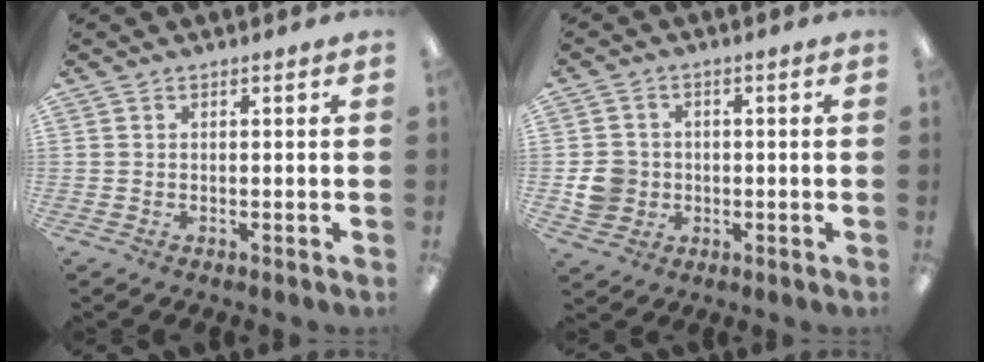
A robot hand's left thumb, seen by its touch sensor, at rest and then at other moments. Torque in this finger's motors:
{"motor_torque": [-0.10, 0.15, -0.05, 0.05, 0.01]}